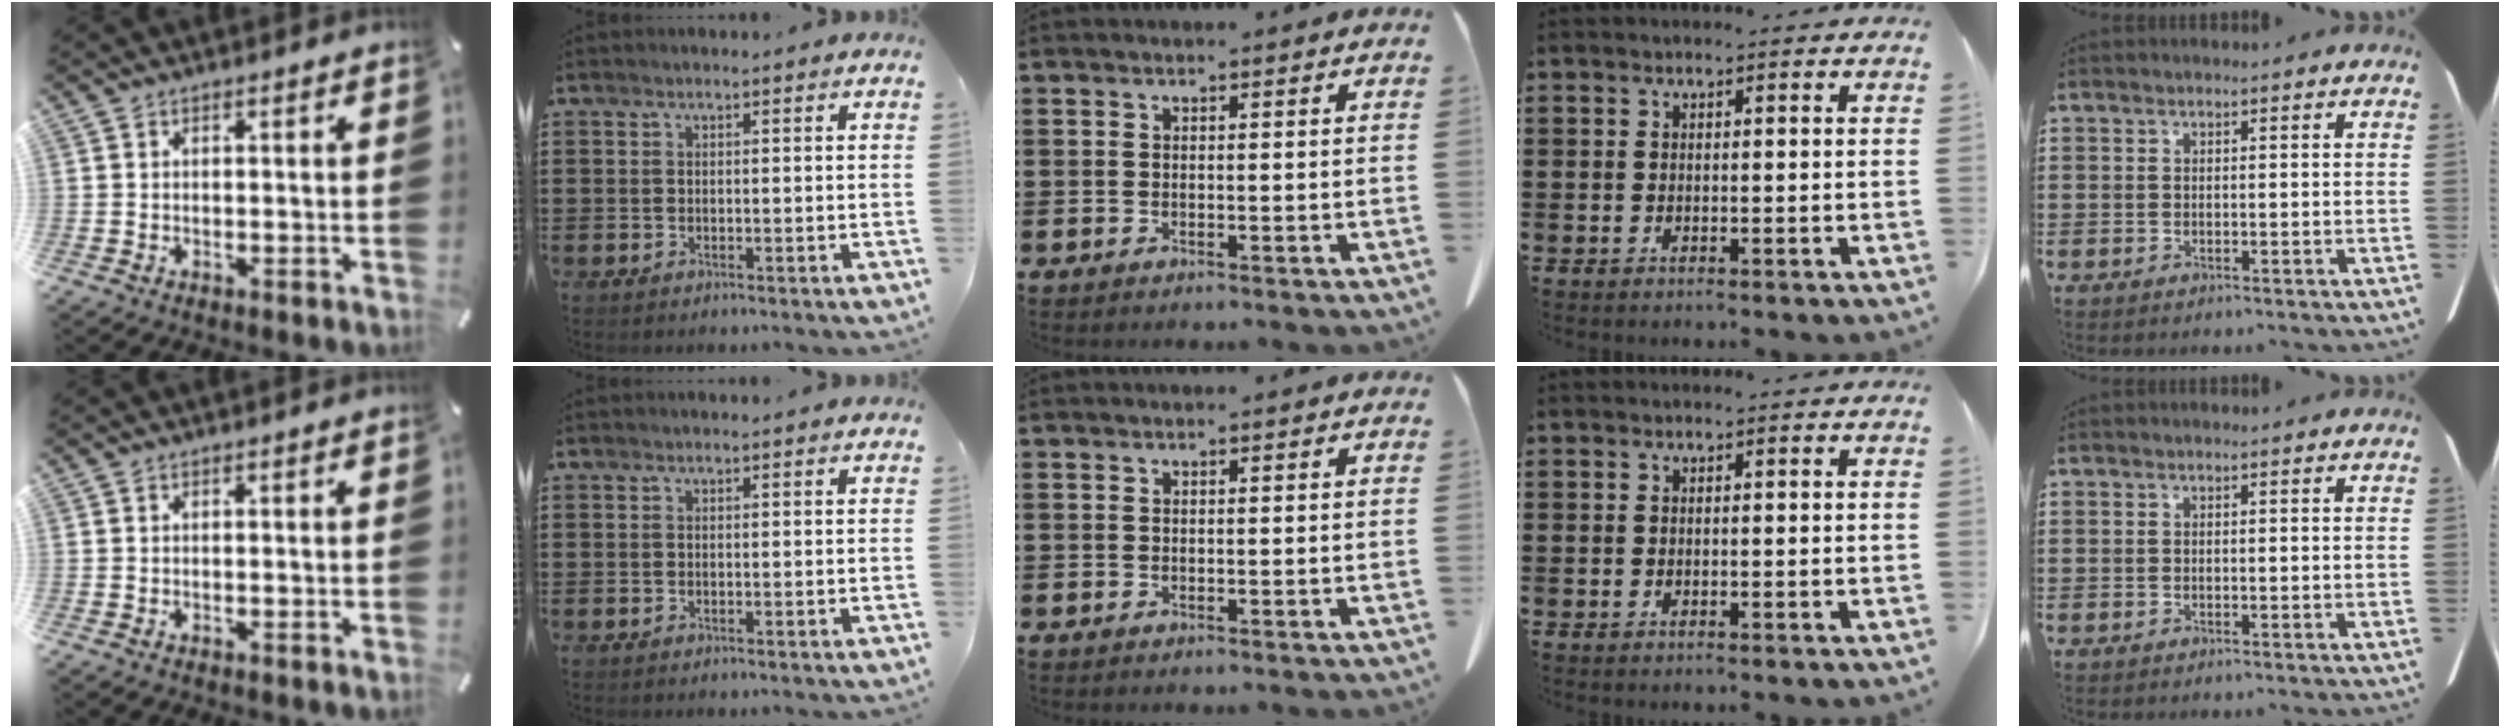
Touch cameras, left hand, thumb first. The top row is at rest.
{}